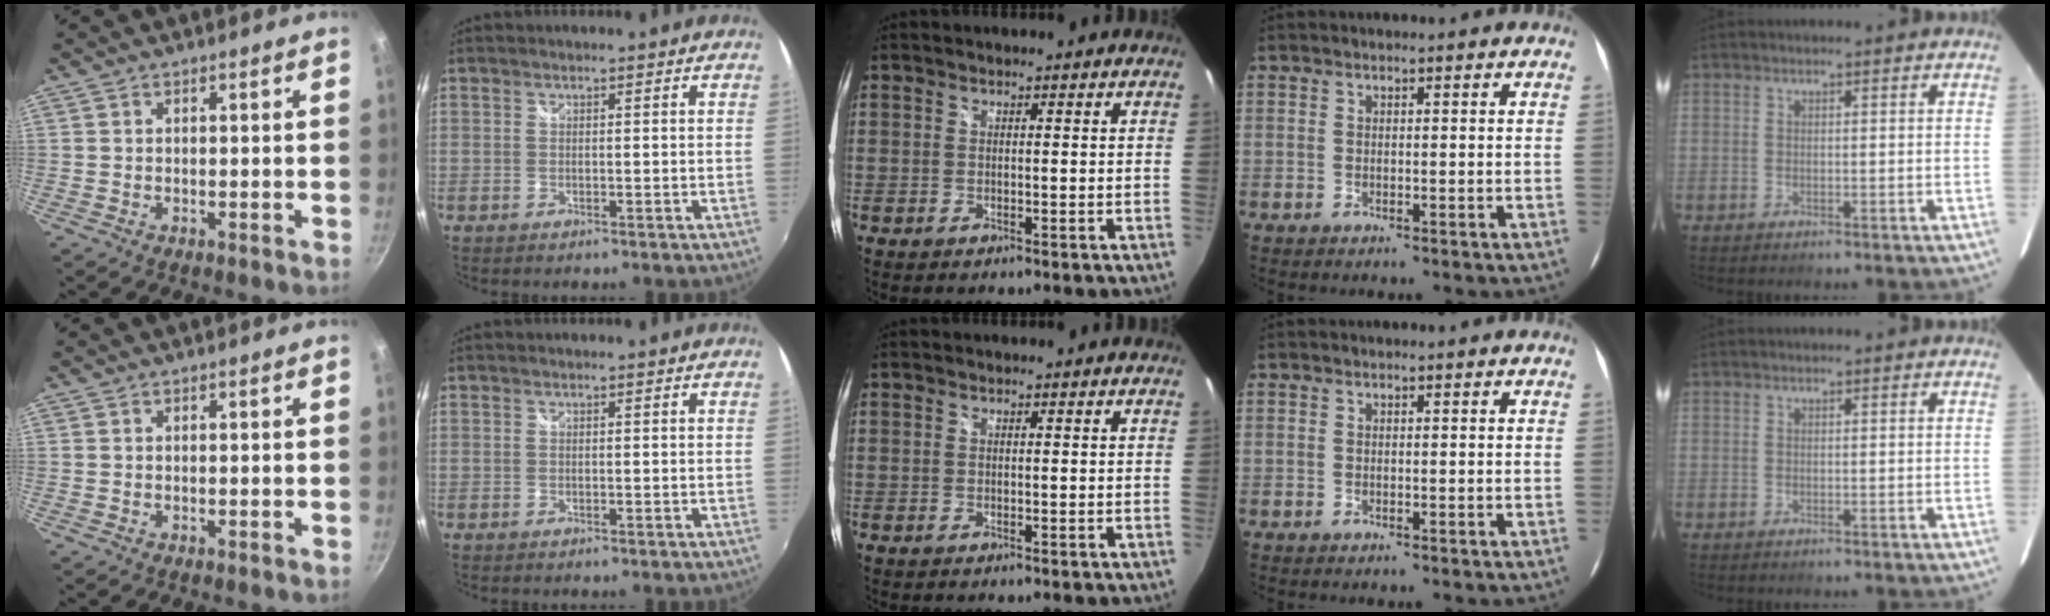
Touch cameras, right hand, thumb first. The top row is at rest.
{}